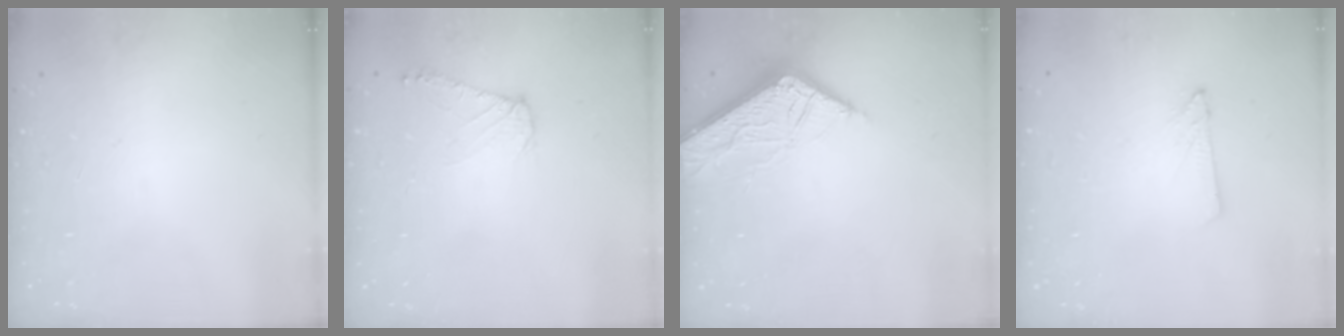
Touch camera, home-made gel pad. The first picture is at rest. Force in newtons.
{"total": 7.3, "press": 7.2, "slide": 0.7}
{"total": 7.0, "press": 6.9, "slide": 0.4}
{"total": 2.4, "press": 2.4, "slide": 0.2}